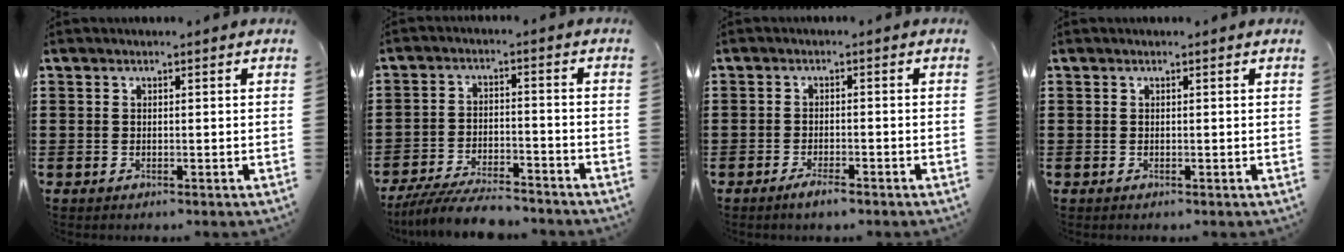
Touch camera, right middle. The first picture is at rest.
{"total": 6.9, "force": [-6.4, 0.8, 2.4], "torque": [-0.052, -0.001, -0.123]}
{"total": 2.1, "force": [-1.5, 0.3, 1.4], "torque": [-0.024, -0.002, -0.027]}
{"total": 0.0}